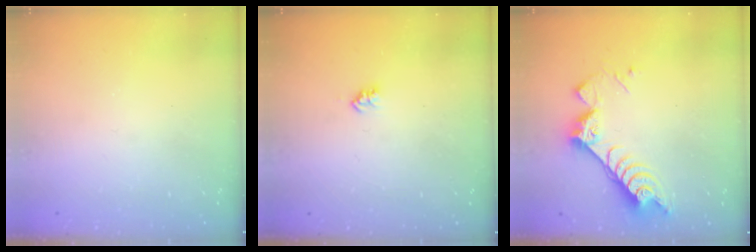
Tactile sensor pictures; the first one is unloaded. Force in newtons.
{"total": 2.6, "press": 2.5, "slide": 0.4}
{"total": 10.1, "press": 10.0, "slide": 1.0}